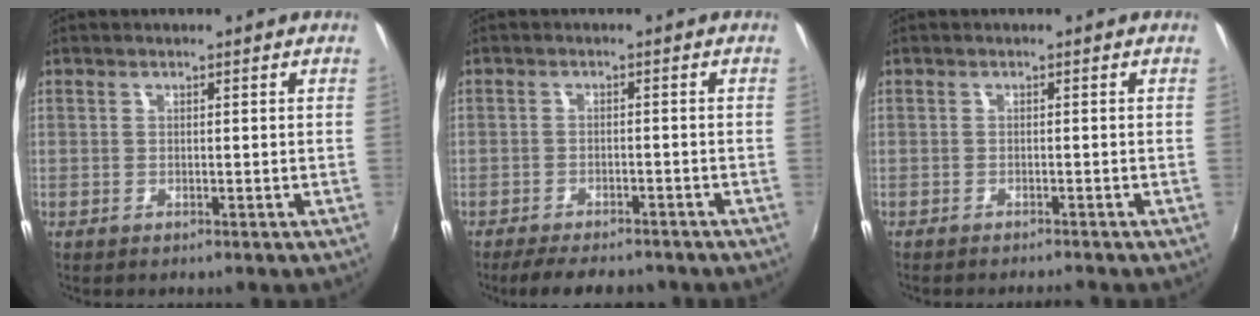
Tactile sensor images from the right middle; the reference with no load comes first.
{"total": 8.0, "force": [-6.7, 2.3, 3.8], "torque": [-0.085, -0.016, -0.103]}
{"total": 2.5, "force": [-2.4, 0.1, 0.8], "torque": [-0.026, -0.011, -0.041]}